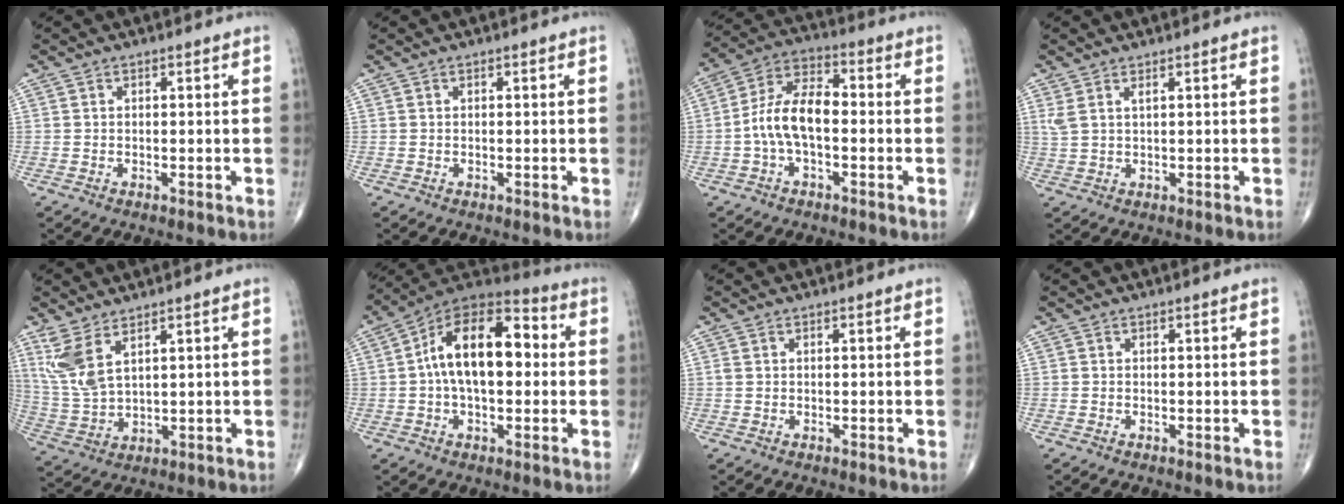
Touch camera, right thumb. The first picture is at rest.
{"total": 0.0}
{"total": 10.3, "force": [-1.4, 5.4, 8.7], "torque": [-0.164, 0.039, -0.036]}
{"total": 2.6, "force": [1.4, 0.6, 2.1], "torque": [-0.053, 0.004, 0.037]}
{"total": 8.0, "force": [4.6, 3.0, 5.9], "torque": [-0.135, -0.019, 0.108]}
{"total": 17.2, "force": [1.5, 9.2, 14.4], "torque": [-0.226, 0.039, 0.013]}
{"total": 0.6, "force": [0.2, 0.4, 0.4], "torque": [-0.009, 0.006, 0.006]}
{"total": 0.0}